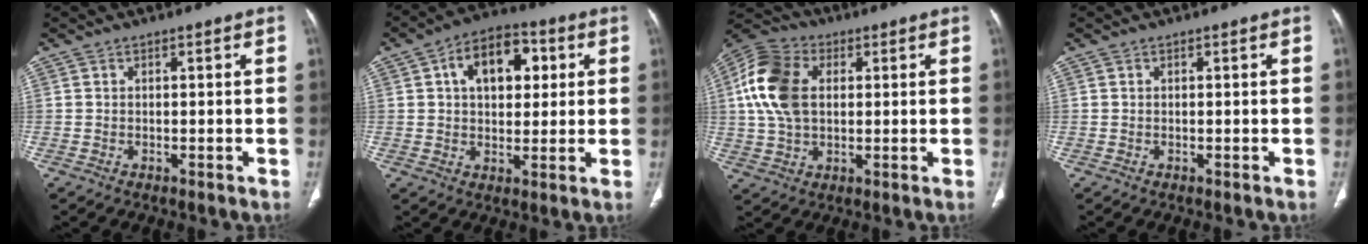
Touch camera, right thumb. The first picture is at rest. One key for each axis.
{"total": 12.3, "fx": 3.3, "fy": 7.9, "fz": 8.9, "tx": -0.100, "ty": 0.011, "tz": 0.046}
{"total": 13.7, "fx": 2.3, "fy": 9.2, "fz": 9.8, "tx": -0.195, "ty": 0.014, "tz": 0.038}
{"total": 0.0}